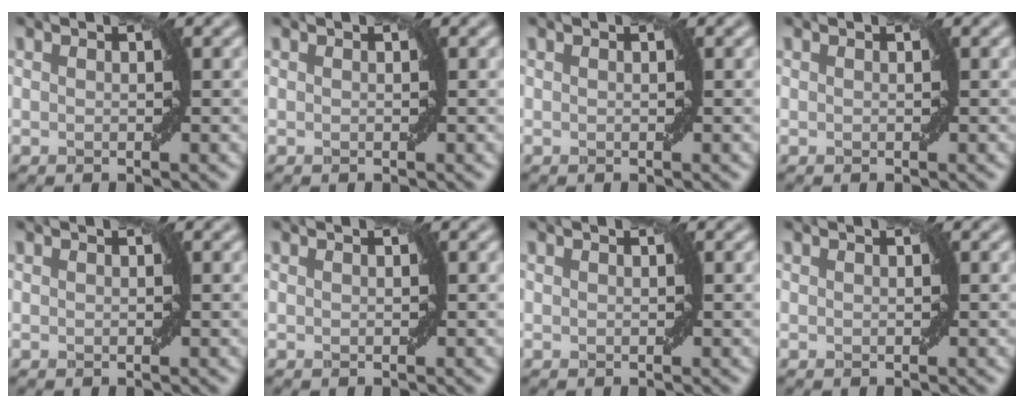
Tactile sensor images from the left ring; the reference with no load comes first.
{"total": 0.0}
{"total": 0.0}
{"total": 0.0}
{"total": 0.0}
{"total": 0.0}
{"total": 0.0}
{"total": 0.0}